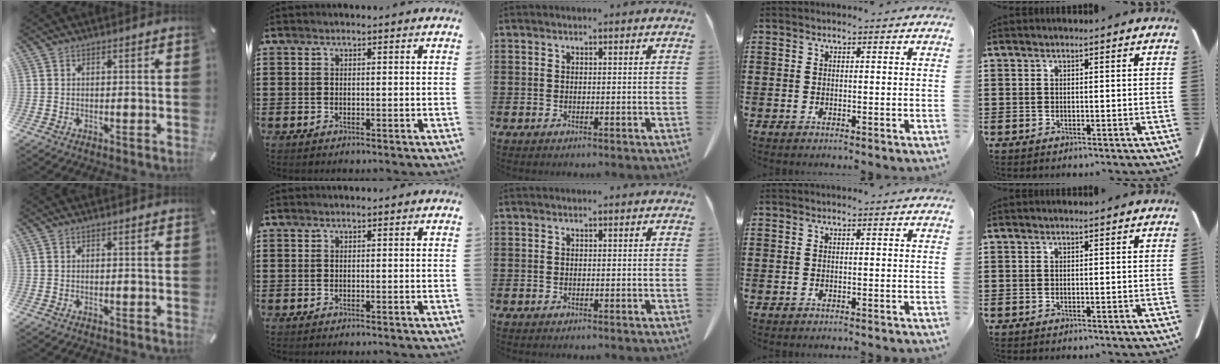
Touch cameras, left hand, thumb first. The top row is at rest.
{"ring": {"total": 0.6, "force": [-0.5, 0.0, 0.2], "torque": [-0.005, -0.002, -0.010]}}